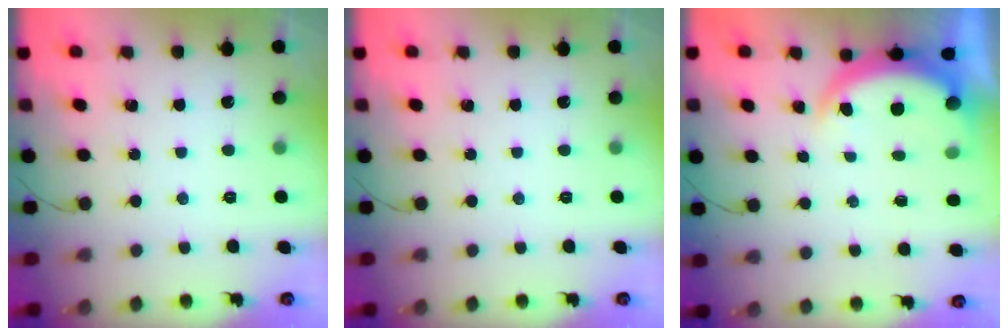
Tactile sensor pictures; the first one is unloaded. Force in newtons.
{"total": 0.0}
{"total": 5.7, "press": 5.6, "slide": 0.8}